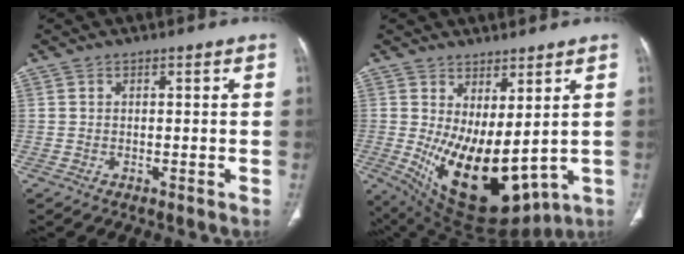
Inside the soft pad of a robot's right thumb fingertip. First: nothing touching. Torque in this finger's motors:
{"motor_torque": [-0.49, 2.51, 1.26, 0.98, 0.61]}